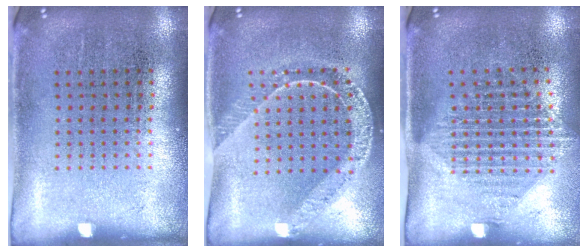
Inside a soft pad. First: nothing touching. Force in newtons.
{"total": 1.7, "press": 1.6, "slide": 0.5}
{"total": 1.4, "press": 1.2, "slide": 0.8}